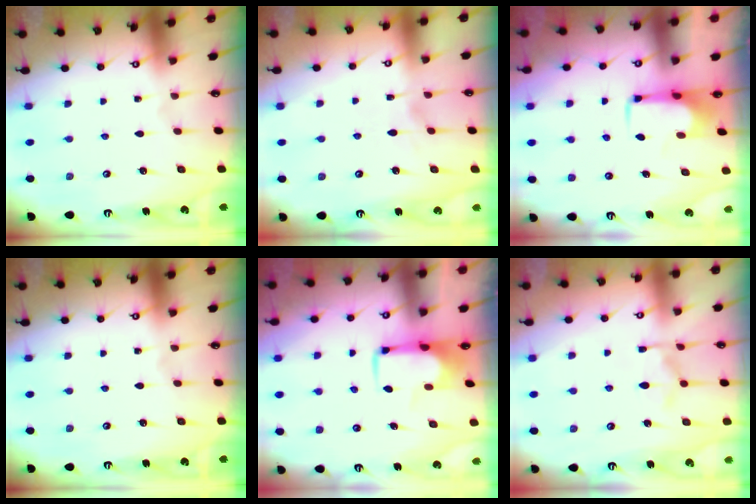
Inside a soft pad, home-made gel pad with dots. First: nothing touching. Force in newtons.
{"total": 0.8, "press": 0.0, "slide": 0.8}
{"total": 1.6, "press": 1.5, "slide": 0.3}
{"total": 0.0}
{"total": 1.8, "press": 1.7, "slide": 0.5}
{"total": 9.2, "press": 9.2, "slide": 1.2}